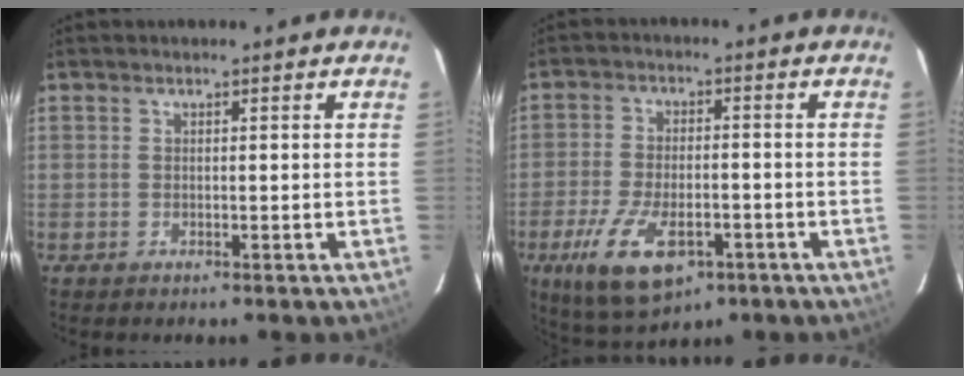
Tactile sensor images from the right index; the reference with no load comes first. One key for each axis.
{"total": 13.3, "fx": -6.6, "fy": 6.0, "fz": 9.8, "tx": -0.211, "ty": -0.027, "tz": -0.108}